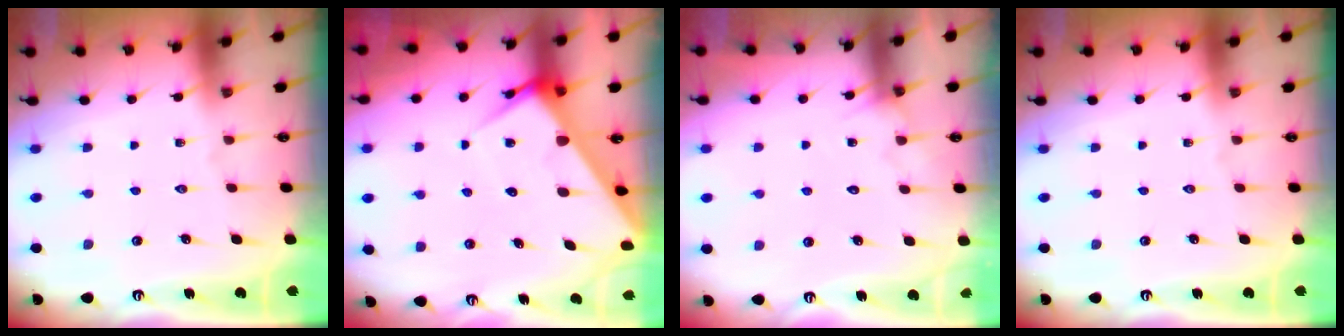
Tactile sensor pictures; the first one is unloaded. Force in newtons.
{"total": 6.2, "press": 6.2, "slide": 0.6}
{"total": 5.0, "press": 5.0, "slide": 0.4}
{"total": 0.0}